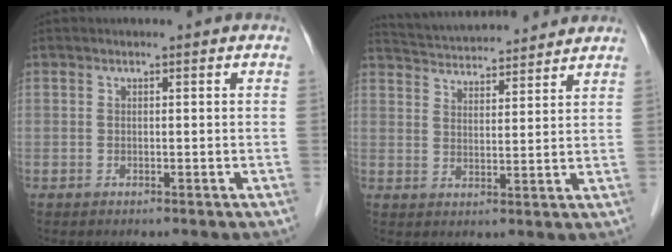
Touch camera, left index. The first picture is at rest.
{"total": 13.6, "force": [13.0, 1.7, 3.9], "torque": [-0.073, 0.030, 0.197]}